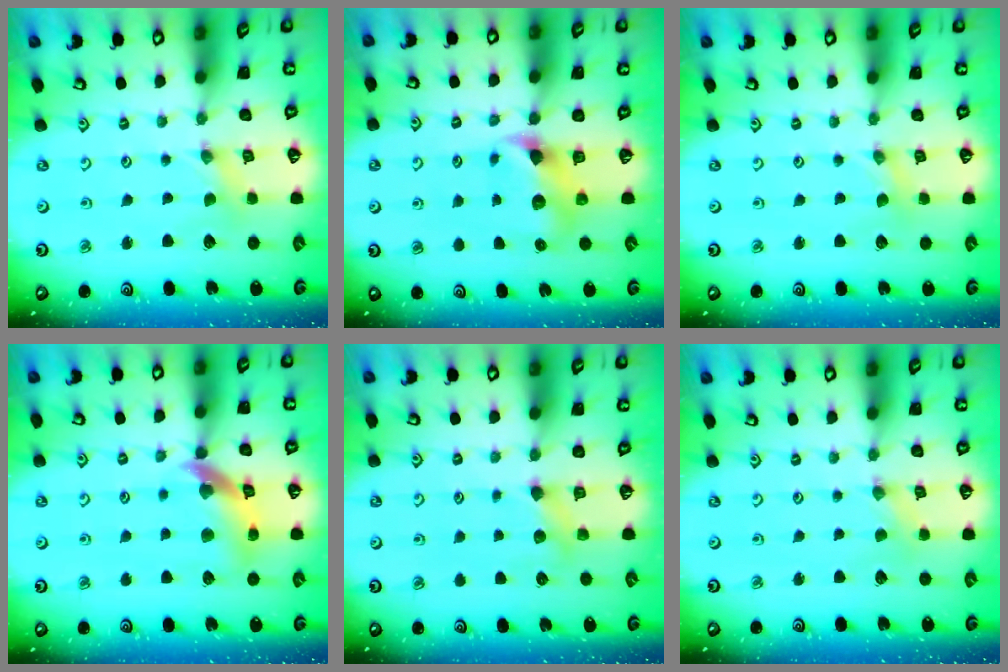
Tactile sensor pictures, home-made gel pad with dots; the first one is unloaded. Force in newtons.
{"total": 7.4, "press": 7.4, "slide": 0.7}
{"total": 0.7, "press": 0.7, "slide": 0.2}
{"total": 12.7, "press": 12.6, "slide": 1.6}
{"total": 4.4, "press": 4.3, "slide": 0.8}
{"total": 0.6, "press": 0.6, "slide": 0.1}